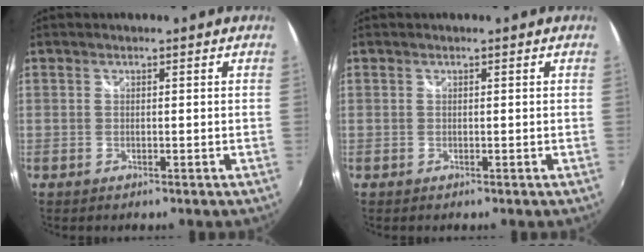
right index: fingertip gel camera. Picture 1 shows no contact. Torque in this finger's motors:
{"motor_torque": [0.00, 0.00, 0.00, 0.00]}